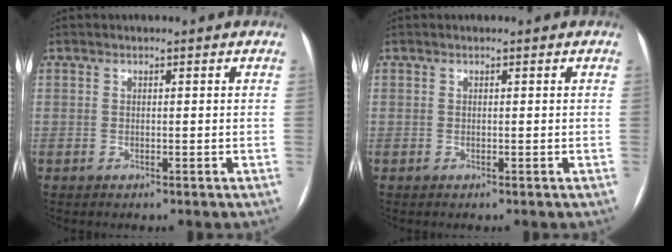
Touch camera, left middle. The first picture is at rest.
{"total": 0.0}